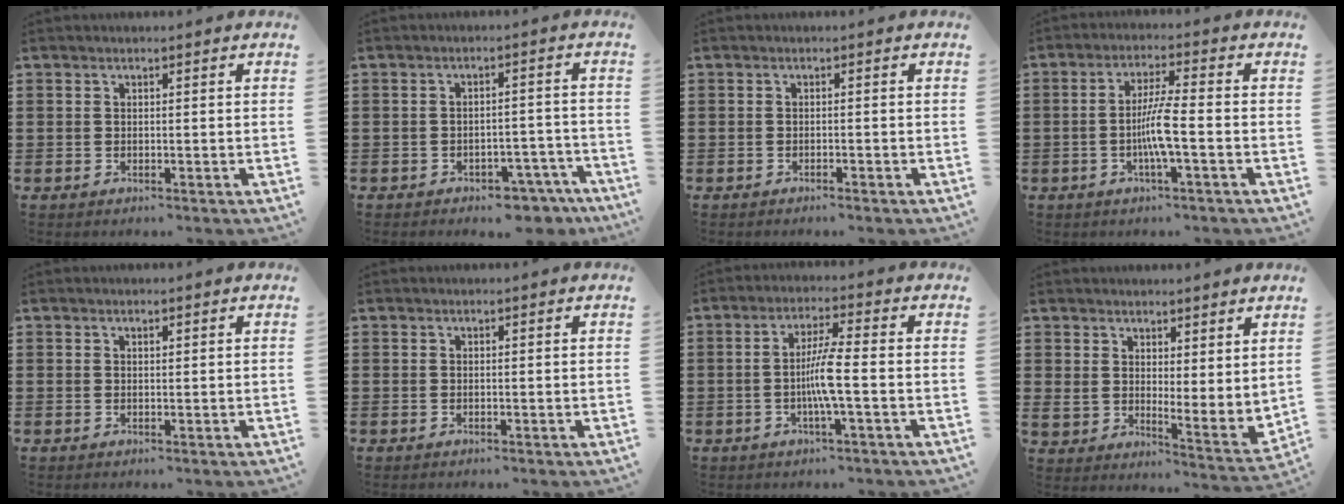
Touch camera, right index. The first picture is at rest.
{"total": 3.5, "force": [-3.3, 0.9, 1.0], "torque": [-0.017, 0.008, -0.065]}
{"total": 0.8, "force": [-0.6, 0.0, 0.4], "torque": [-0.008, -0.002, -0.013]}
{"total": 5.8, "force": [-1.5, 0.2, 5.6], "torque": [-0.113, -0.010, -0.035]}
{"total": 0.6, "force": [0.5, 0.2, 0.2], "torque": [-0.005, 0.002, 0.009]}
{"total": 0.0}
{"total": 5.7, "force": [-1.2, 0.0, 5.6], "torque": [-0.106, -0.008, -0.028]}
{"total": 3.9, "force": [3.8, 0.9, 0.0], "torque": [-0.022, -0.024, 0.070]}